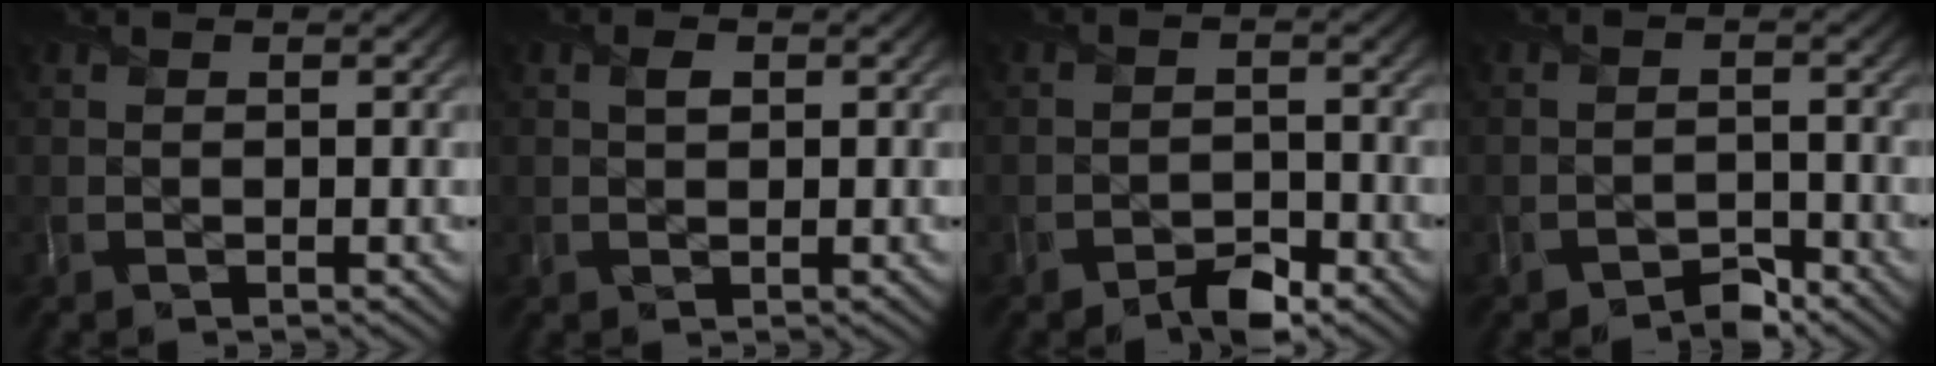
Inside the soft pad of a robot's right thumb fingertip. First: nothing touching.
{"total": 1.0, "force": [0.5, 0.7, 0.6], "torque": [-0.011, 0.001, 0.007]}
{"total": 3.3, "force": [-2.5, 1.5, 1.6], "torque": [-0.023, 0.002, -0.050]}
{"total": 2.5, "force": [-2.2, 1.0, 0.7], "torque": [-0.007, 0.004, -0.046]}